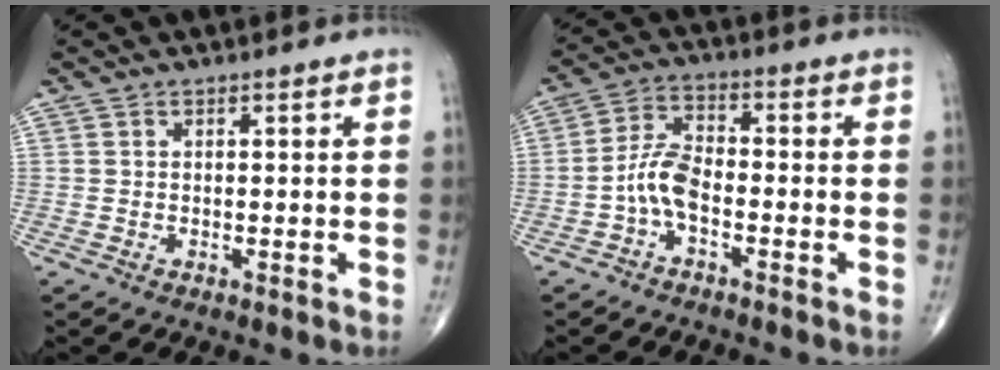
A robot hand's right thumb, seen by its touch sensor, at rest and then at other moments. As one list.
[{"total": 6.2, "force": [-2.3, 2.9, 4.9], "torque": [-0.099, 0.028, -0.051]}]